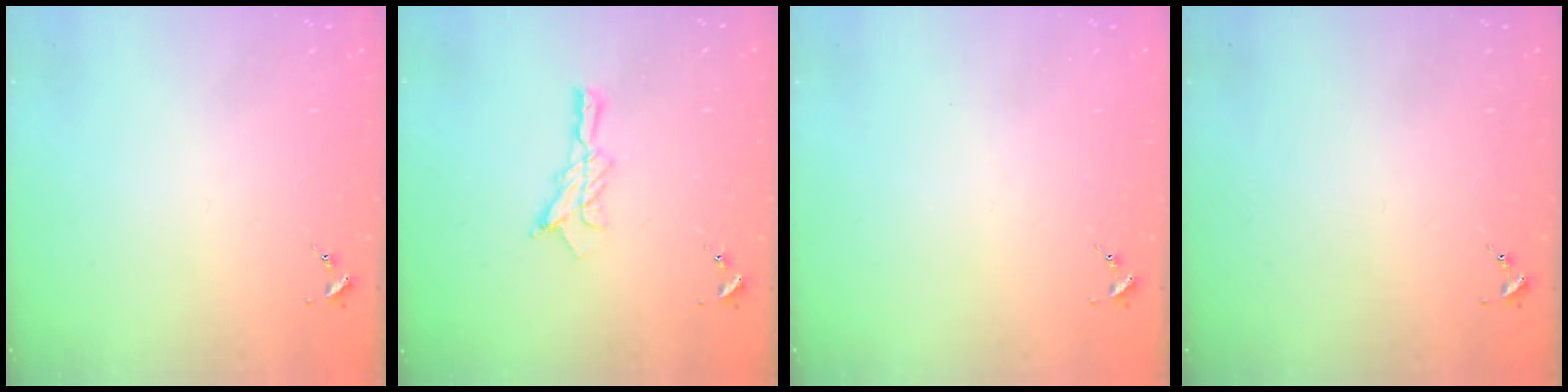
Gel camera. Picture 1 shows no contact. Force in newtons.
{"total": 9.5, "press": 9.5, "slide": 0.4}
{"total": 0.0}
{"total": 0.0}